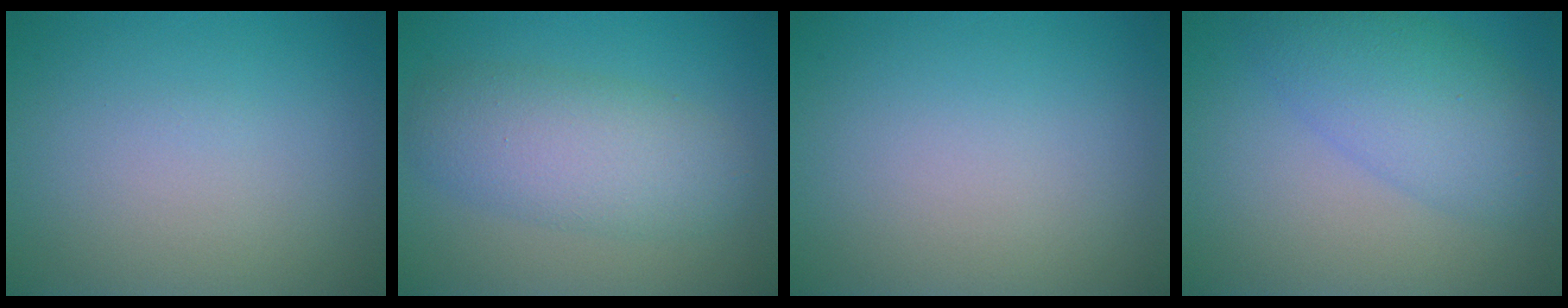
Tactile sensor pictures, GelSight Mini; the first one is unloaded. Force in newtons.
{"total": 5.4, "press": 5.4, "slide": 0.1}
{"total": 0.0}
{"total": 5.5, "press": 5.5, "slide": 0.2}